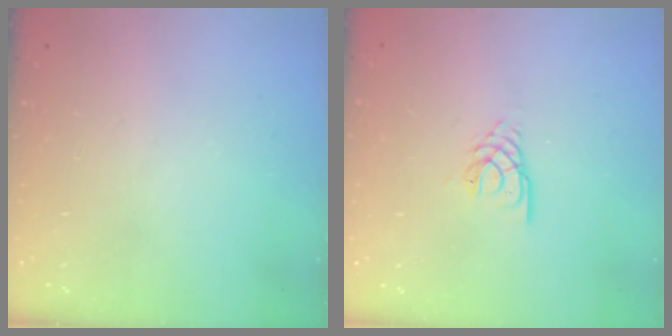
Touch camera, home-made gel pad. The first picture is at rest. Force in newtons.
{"total": 2.9, "press": 2.8, "slide": 0.4}